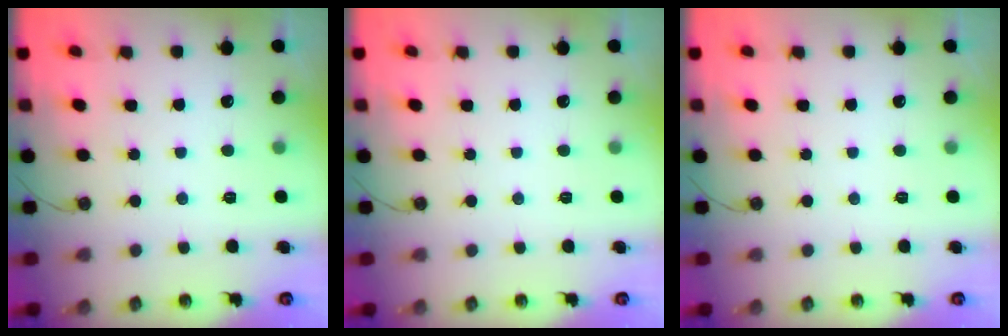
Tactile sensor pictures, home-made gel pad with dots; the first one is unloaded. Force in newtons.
{"total": 0.0}
{"total": 0.0}